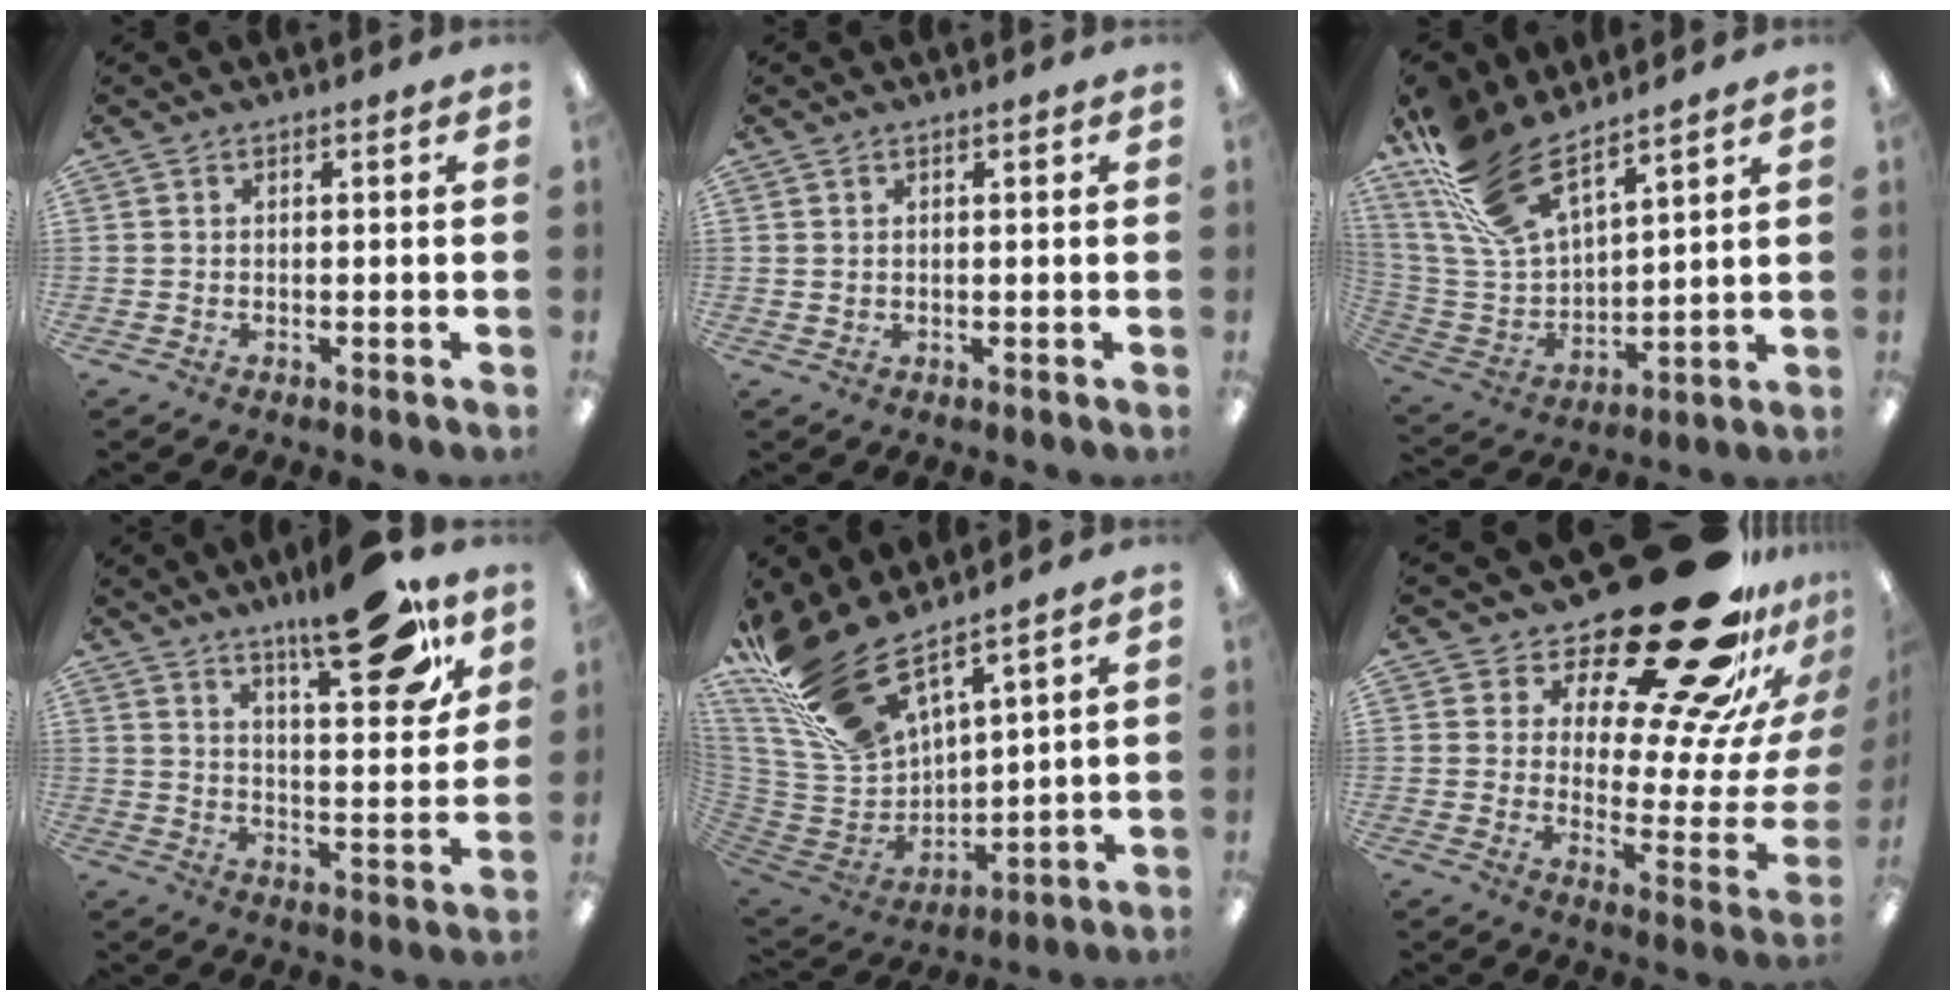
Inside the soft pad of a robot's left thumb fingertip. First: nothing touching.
{"total": 0.9, "force": [0.5, 0.7, 0.2], "torque": [-0.006, 0.004, 0.009]}
{"total": 19.2, "force": [13.9, 7.9, 10.6], "torque": [-0.251, -0.076, 0.256]}
{"total": 21.5, "force": [14.2, 7.8, 14.2], "torque": [-0.182, -0.084, 0.222]}
{"total": 21.6, "force": [16.2, 8.3, 11.5], "torque": [-0.260, -0.093, 0.300]}
{"total": 29.0, "force": [19.6, 9.8, 19.1], "torque": [-0.238, -0.159, 0.337]}